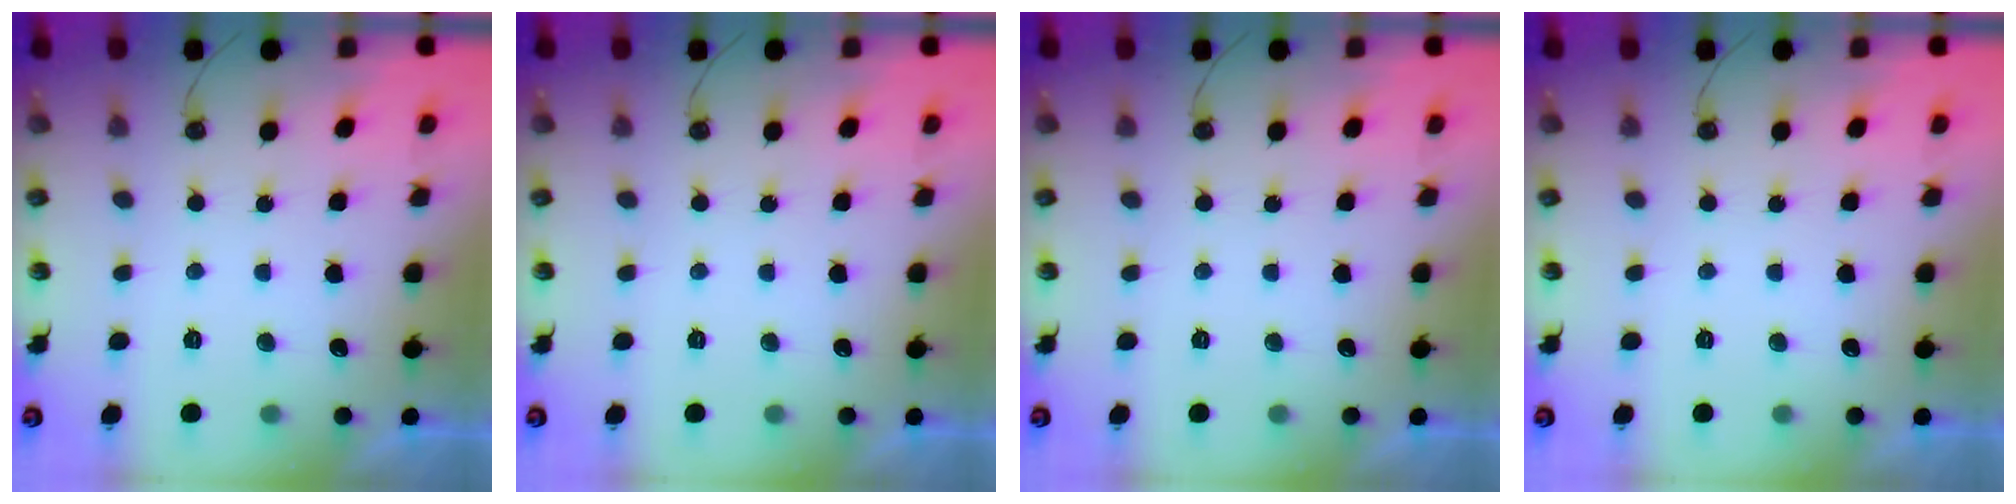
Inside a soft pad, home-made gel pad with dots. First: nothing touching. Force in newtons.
{"total": 0.0}
{"total": 0.0}
{"total": 0.0}